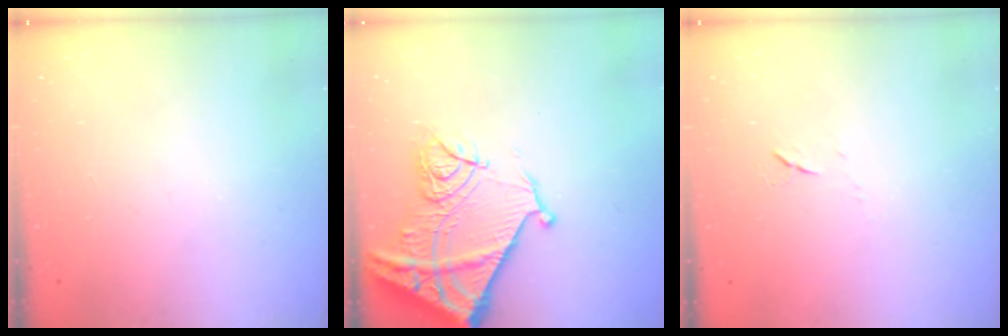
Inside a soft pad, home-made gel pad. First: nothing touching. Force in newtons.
{"total": 18.1, "press": 18.0, "slide": 1.9}
{"total": 4.6, "press": 4.6, "slide": 0.7}